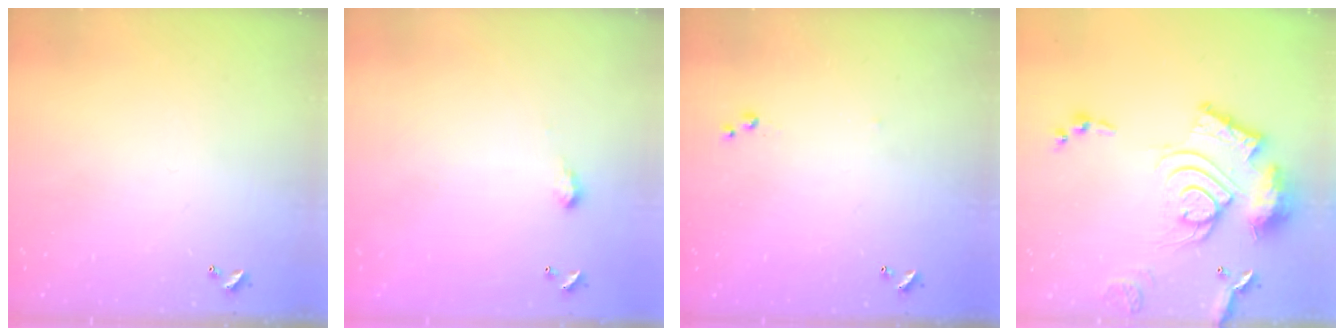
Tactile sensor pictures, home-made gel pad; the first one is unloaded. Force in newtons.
{"total": 2.0, "press": 2.0, "slide": 0.3}
{"total": 4.8, "press": 4.7, "slide": 0.4}
{"total": 20.1, "press": 20.0, "slide": 1.9}